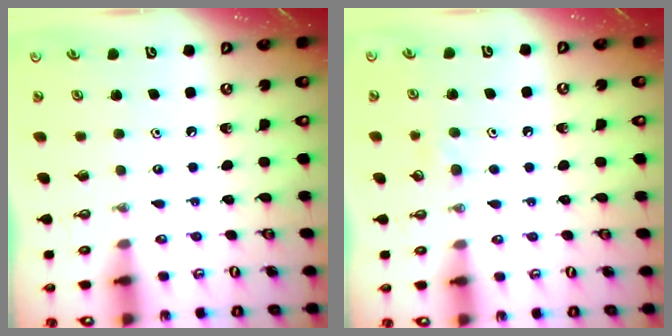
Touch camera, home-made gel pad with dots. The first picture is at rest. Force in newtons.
{"total": 4.3, "press": 4.1, "slide": 1.3}